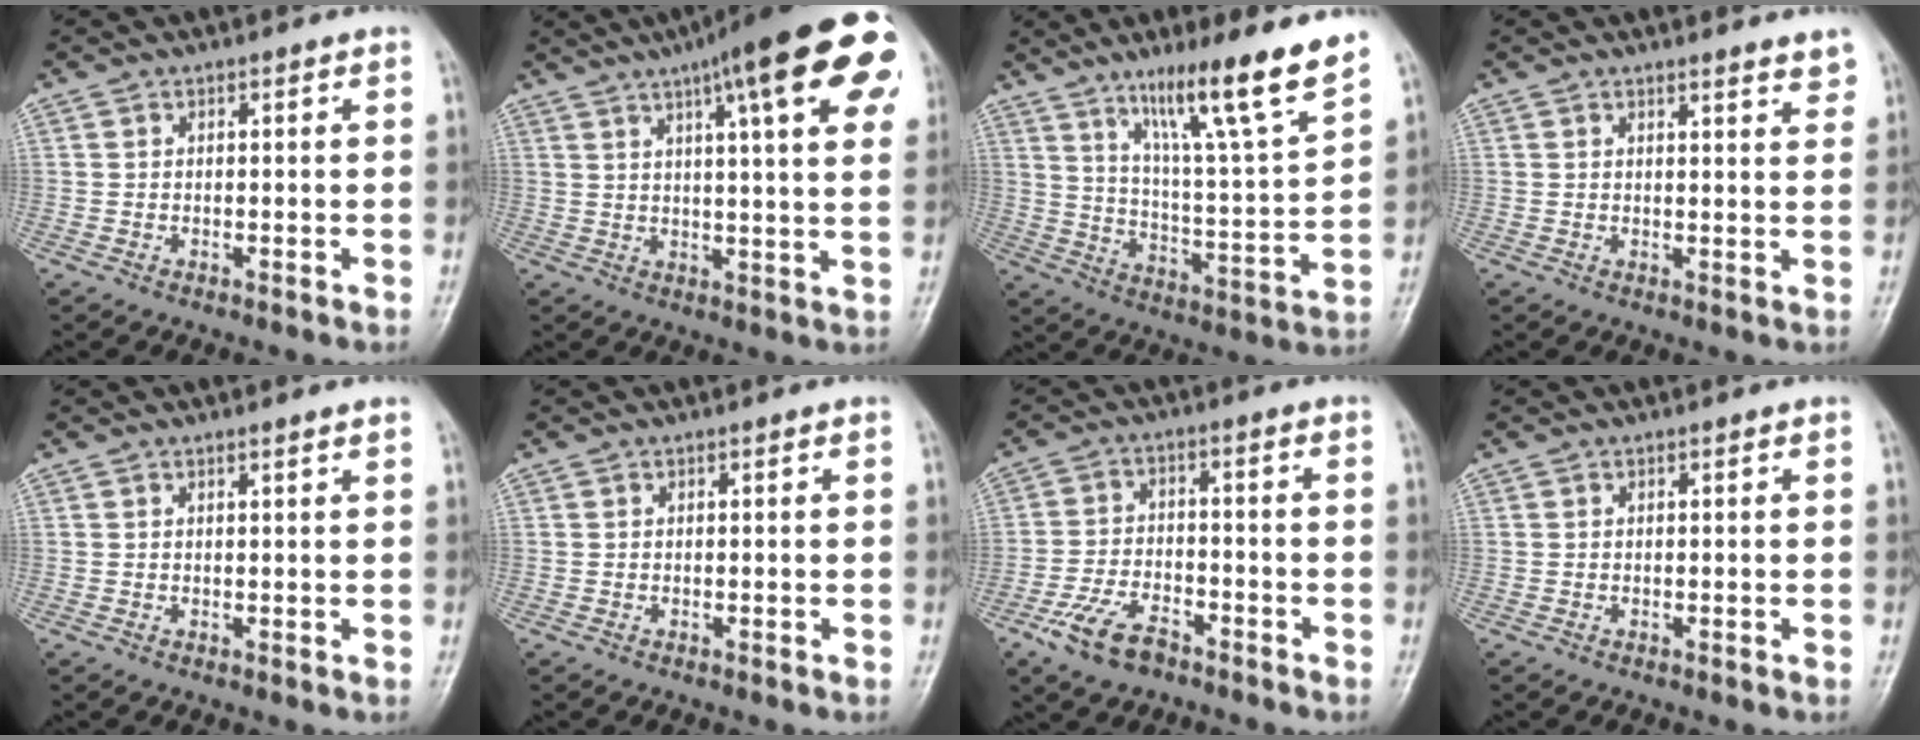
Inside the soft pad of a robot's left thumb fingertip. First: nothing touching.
{"total": 22.7, "force": [10.9, 4.9, 19.2], "torque": [-0.261, 0.000, 0.136]}
{"total": 17.6, "force": [11.9, 0.9, 13.0], "torque": [-0.191, -0.065, 0.195]}
{"total": 3.4, "force": [3.0, 0.5, 1.5], "torque": [-0.010, -0.020, 0.031]}
{"total": 1.1, "force": [0.9, -0.2, 0.6], "torque": [-0.011, -0.003, 0.016]}
{"total": 0.0}
{"total": 8.1, "force": [-5.2, 4.1, 4.7], "torque": [-0.093, 0.019, -0.099]}
{"total": 0.0}